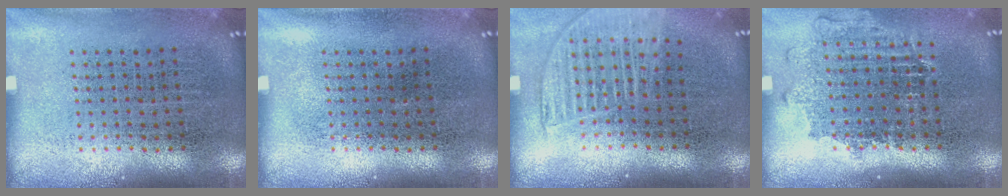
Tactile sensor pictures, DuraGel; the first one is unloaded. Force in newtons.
{"total": 0.0}
{"total": 1.4, "press": 1.3, "slide": 0.6}
{"total": 1.0, "press": 1.0, "slide": 0.4}